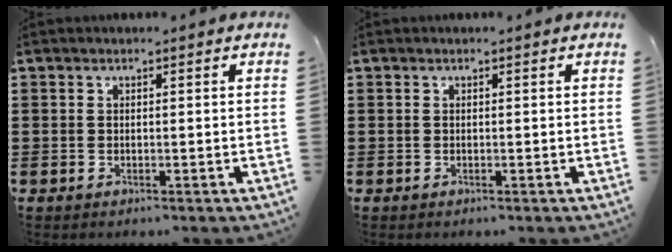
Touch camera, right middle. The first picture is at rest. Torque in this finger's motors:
{"motor_torque": [0.77, -0.77, -0.02, 0.01]}